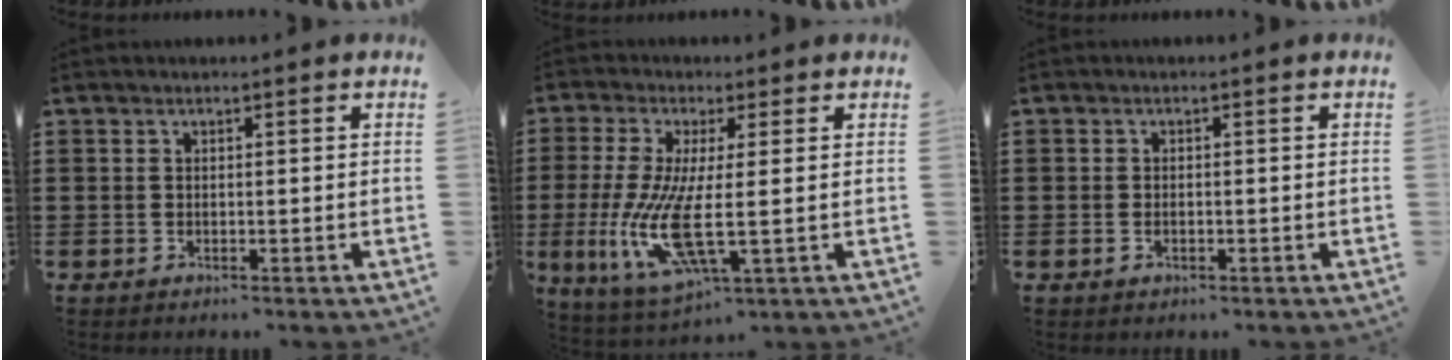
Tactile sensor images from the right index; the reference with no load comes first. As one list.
[{"total": 10.3, "force": [-1.0, 2.2, 10.0], "torque": [-0.223, -0.028, -0.018]}, {"total": 0.9, "force": [-0.3, 0.5, 0.6], "torque": [-0.015, -0.002, -0.006]}]